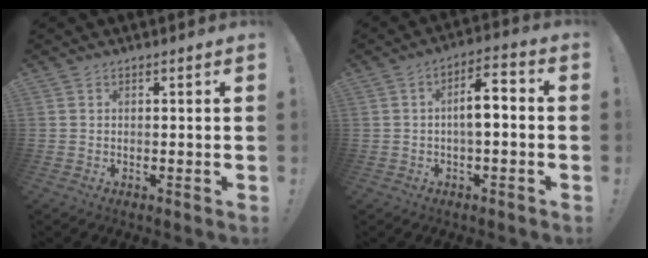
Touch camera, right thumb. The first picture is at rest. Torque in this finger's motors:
{"motor_torque": [0.22, -0.02, 0.15, 0.27, 0.11]}